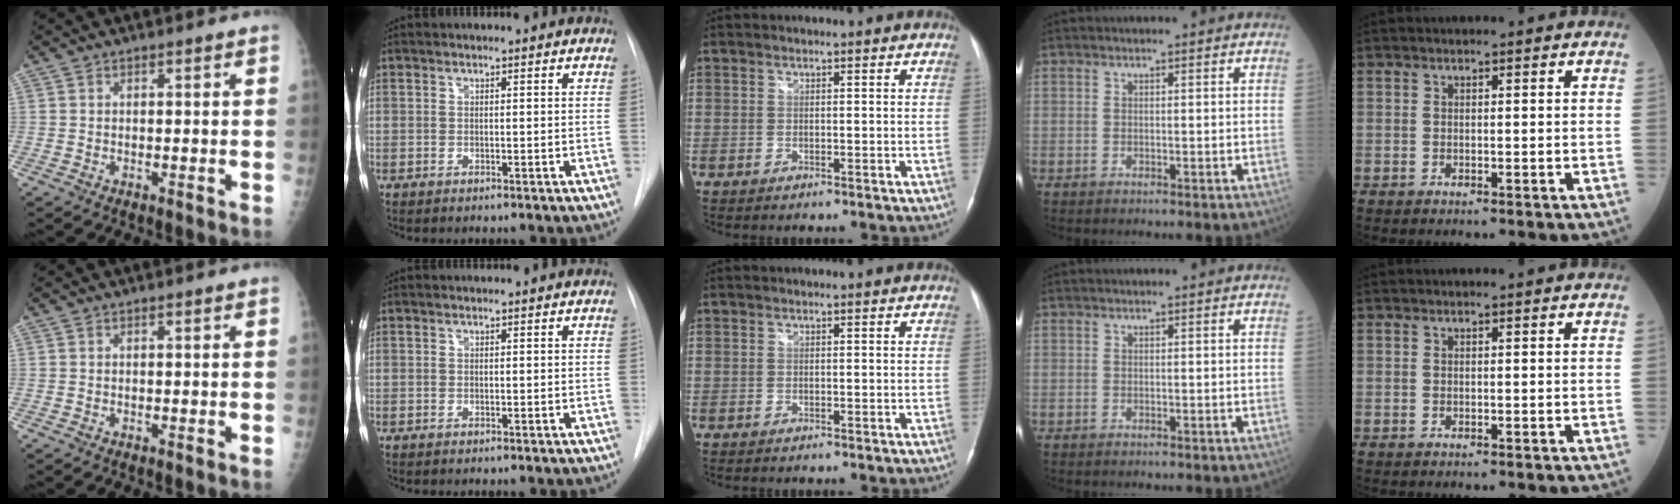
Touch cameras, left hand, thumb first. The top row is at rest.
{}